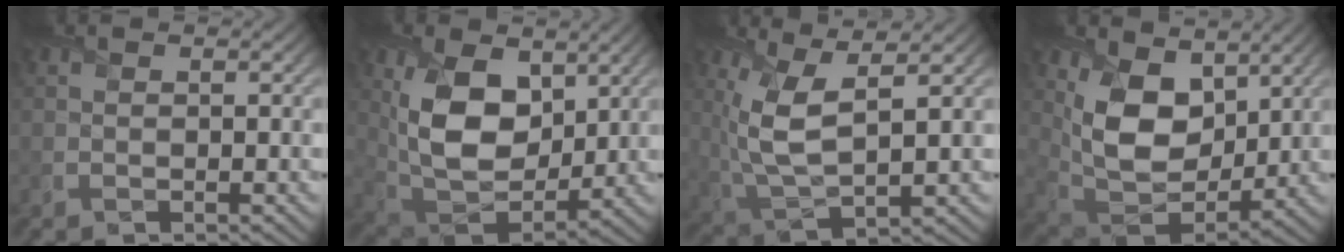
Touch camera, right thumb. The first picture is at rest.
{"total": 12.1, "force": [3.7, 7.9, 8.4], "torque": [-0.192, -0.014, 0.067]}
{"total": 8.7, "force": [2.9, 3.5, 7.4], "torque": [-0.182, -0.002, 0.061]}
{"total": 11.3, "force": [4.7, 7.5, 7.0], "torque": [-0.168, -0.017, 0.086]}